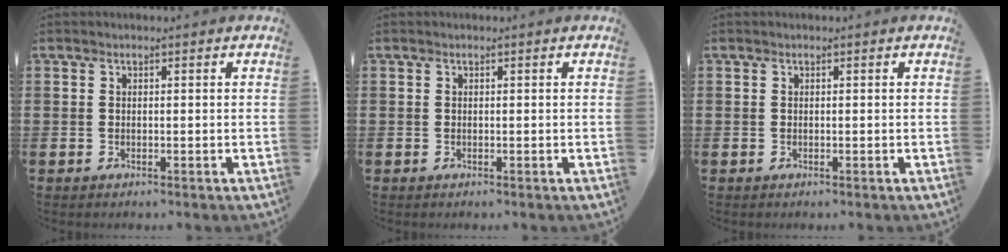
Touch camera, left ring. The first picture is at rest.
{"total": 0.0}
{"total": 0.0}